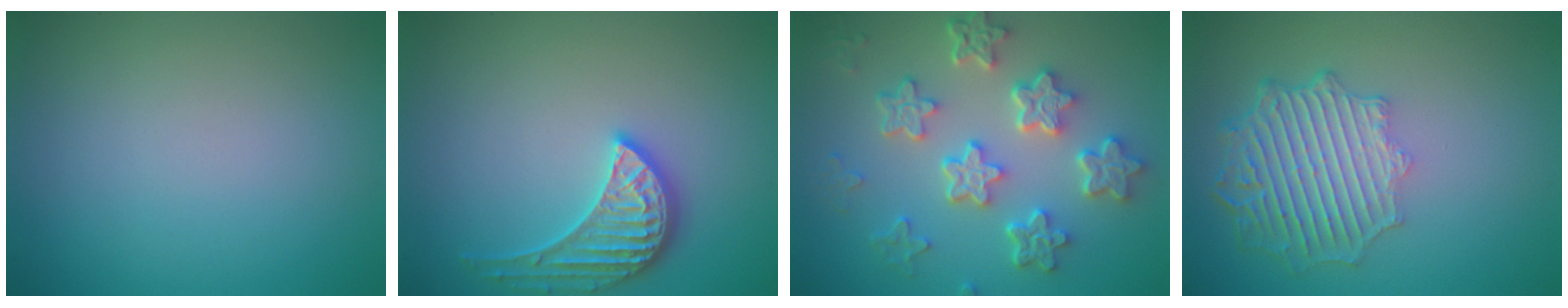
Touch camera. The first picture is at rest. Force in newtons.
{"total": 3.3, "press": 3.3, "slide": 0.4}
{"total": 6.1, "press": 4.8, "slide": 3.8}
{"total": 6.4, "press": 4.9, "slide": 4.1}